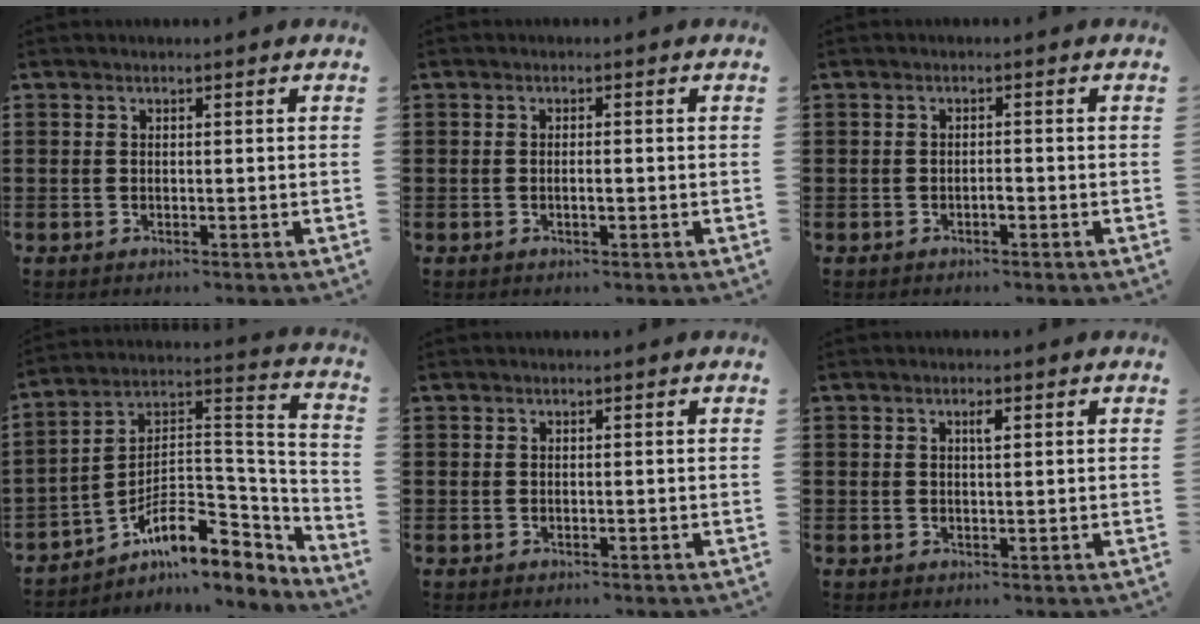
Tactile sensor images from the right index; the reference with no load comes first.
{"total": 1.4, "force": [-0.3, 0.4, 1.3], "torque": [-0.025, 0.000, -0.006]}
{"total": 1.2, "force": [-0.6, 0.4, 0.9], "torque": [-0.020, -0.003, -0.011]}
{"total": 10.2, "force": [-5.9, 5.4, 6.3], "torque": [-0.097, -0.011, -0.110]}
{"total": 0.0}
{"total": 1.5, "force": [0.6, 0.4, 1.3], "torque": [-0.019, 0.002, 0.007]}